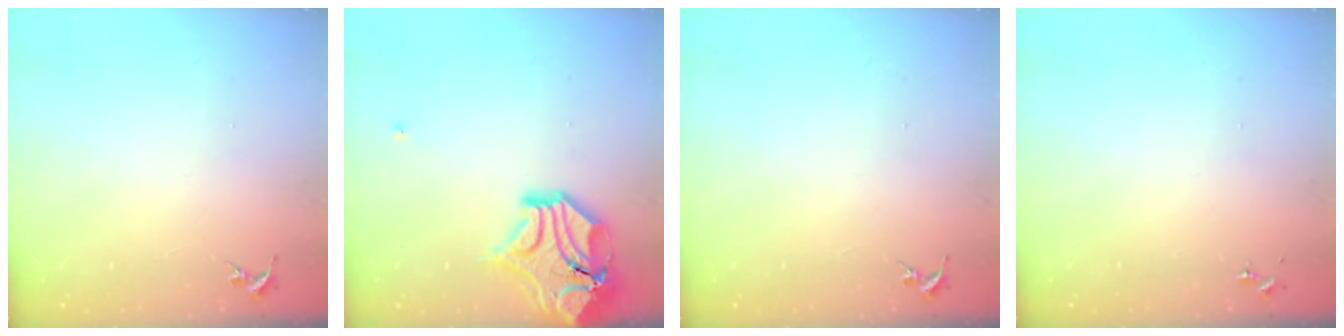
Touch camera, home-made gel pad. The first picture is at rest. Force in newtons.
{"total": 16.3, "press": 16.1, "slide": 2.5}
{"total": 0.0}
{"total": 0.0}